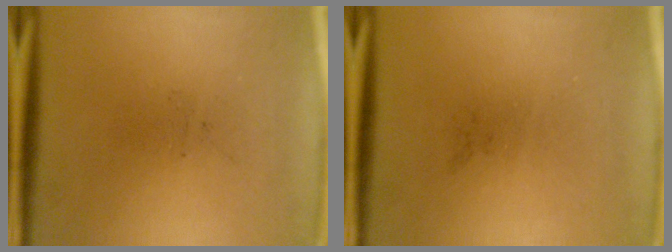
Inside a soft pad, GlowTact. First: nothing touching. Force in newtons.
{"total": 0.0}